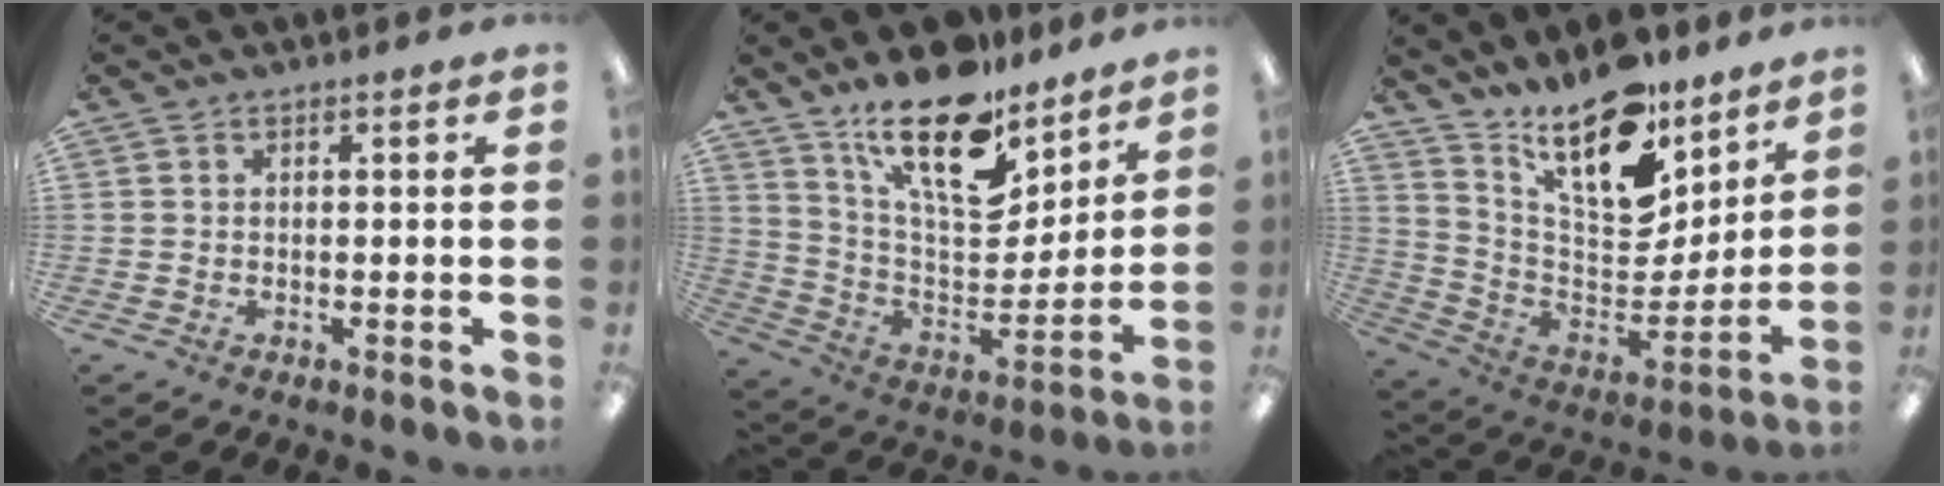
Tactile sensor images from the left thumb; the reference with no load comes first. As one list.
[{"total": 21.5, "force": [15.4, 8.4, 12.3], "torque": [-0.202, -0.106, 0.269]}, {"total": 19.6, "force": [15.2, 7.4, 10.0], "torque": [-0.172, -0.117, 0.269]}]